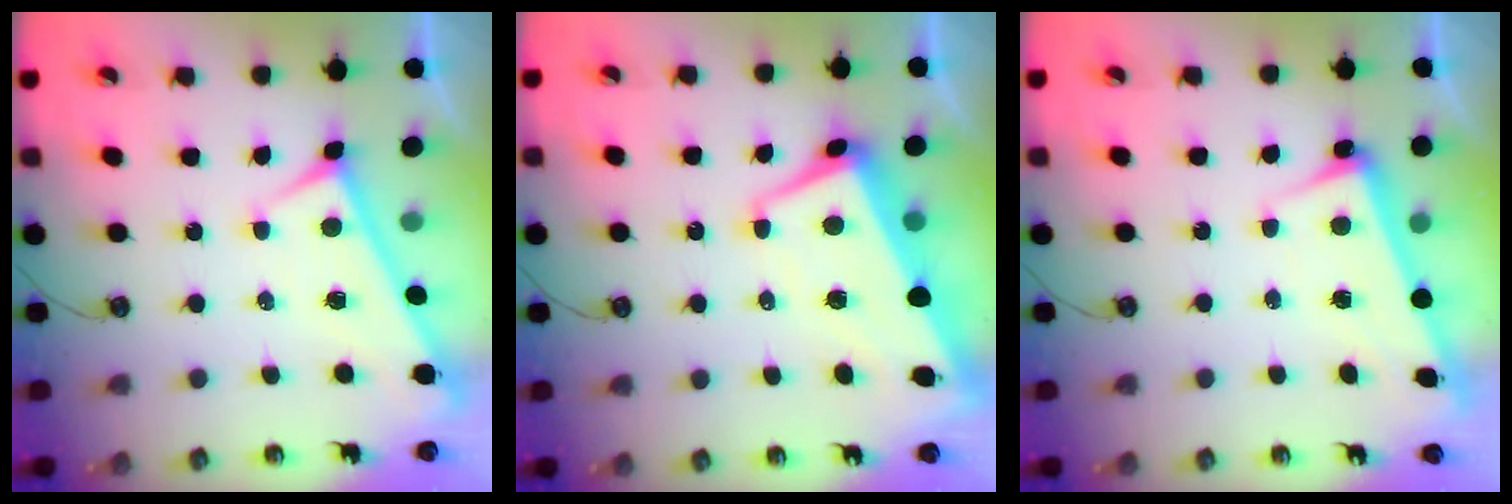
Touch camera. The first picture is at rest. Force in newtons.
{"total": 5.1, "press": 4.8, "slide": 1.5}
{"total": 2.6, "press": 2.4, "slide": 0.9}